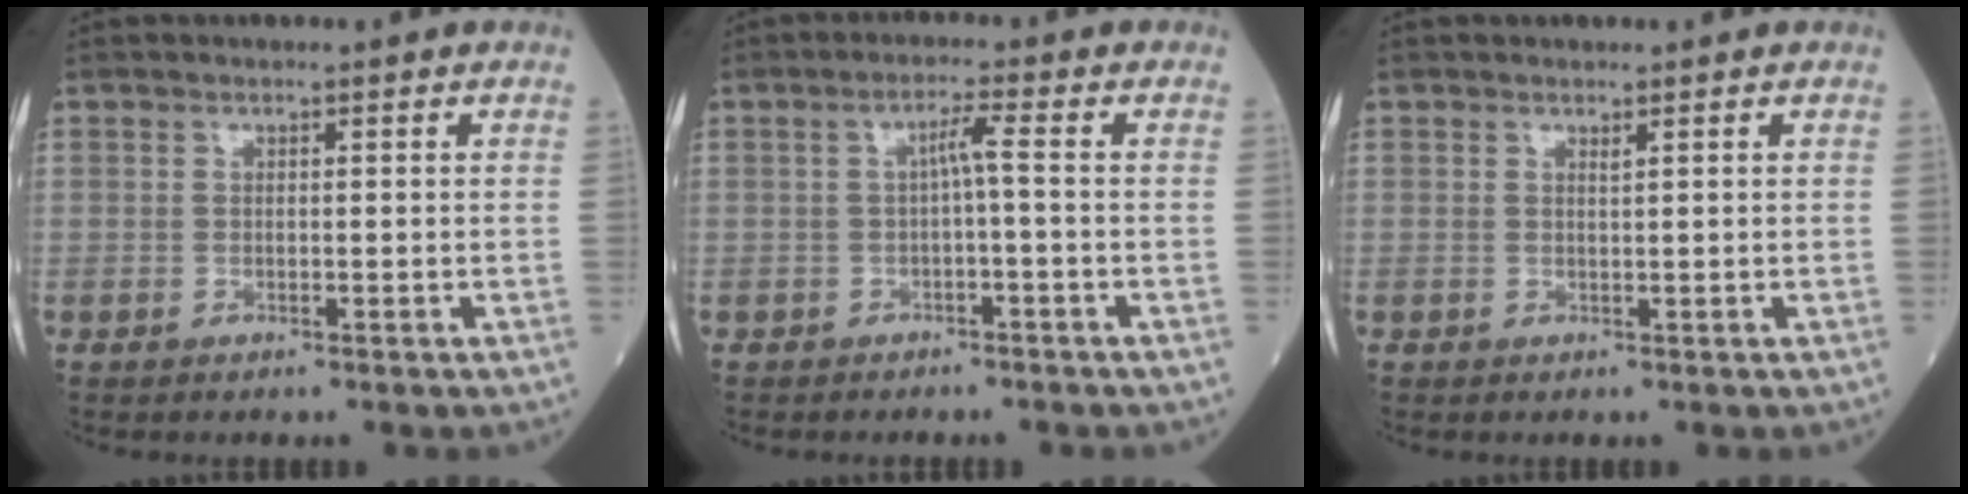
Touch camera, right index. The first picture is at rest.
{"total": 2.5, "force": [-0.2, -0.1, 2.5], "torque": [-0.045, 0.008, -0.004]}
{"total": 0.5, "force": [0.4, -0.1, 0.3], "torque": [-0.011, -0.006, 0.008]}